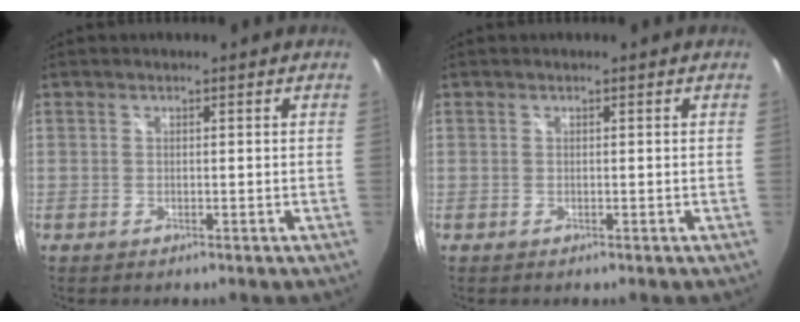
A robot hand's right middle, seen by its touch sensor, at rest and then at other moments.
{"total": 0.0}